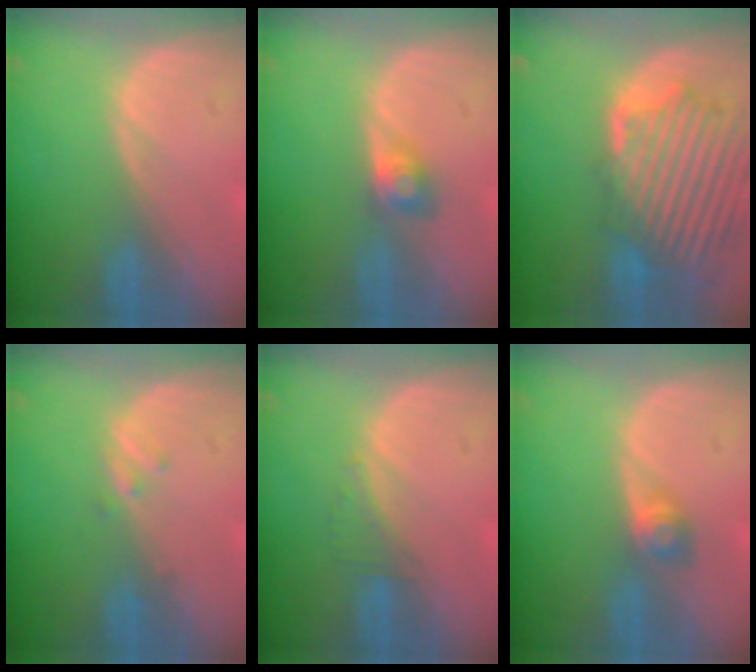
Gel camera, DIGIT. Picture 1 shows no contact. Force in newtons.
{"total": 2.6, "press": 2.5, "slide": 0.7}
{"total": 12.7, "press": 11.5, "slide": 5.3}
{"total": 1.1, "press": 1.1, "slide": 0.1}
{"total": 1.7, "press": 1.6, "slide": 0.7}
{"total": 2.8, "press": 2.6, "slide": 1.2}